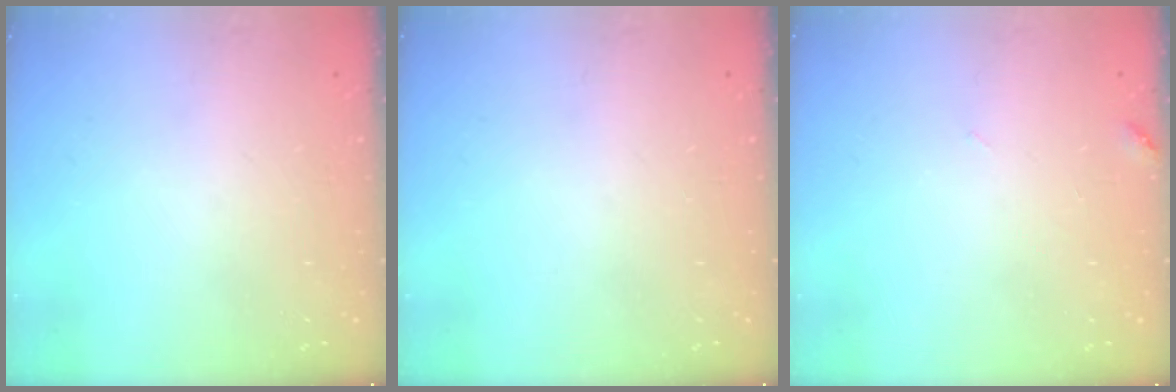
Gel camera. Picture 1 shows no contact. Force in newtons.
{"total": 0.0}
{"total": 3.1, "press": 3.0, "slide": 0.4}